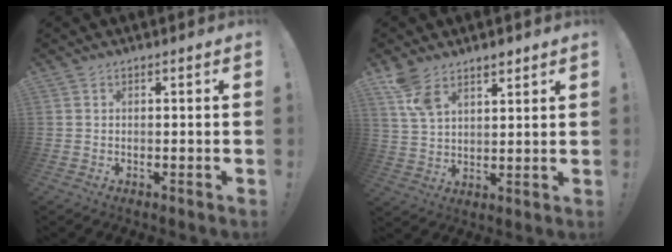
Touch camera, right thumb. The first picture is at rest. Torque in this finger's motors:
{"motor_torque": [-0.20, 0.54, 0.02, 0.11, 0.04]}